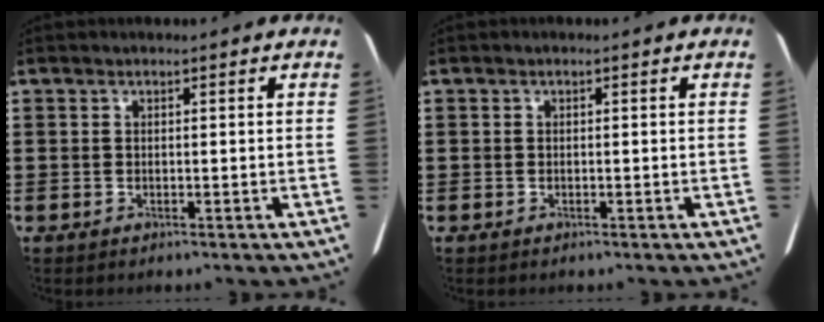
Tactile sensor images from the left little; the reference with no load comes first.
{"total": 0.0}